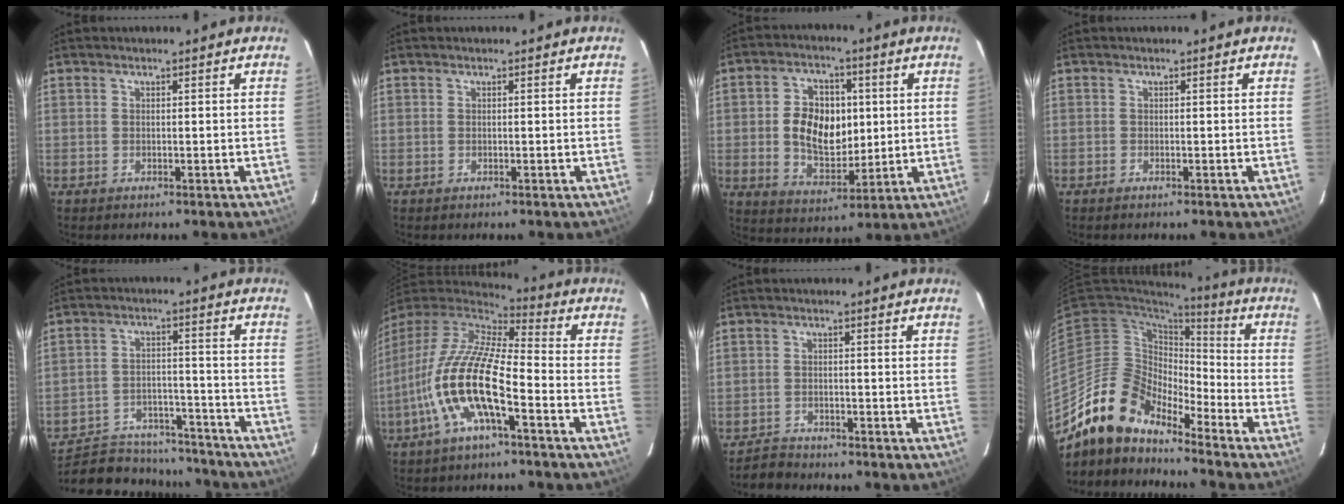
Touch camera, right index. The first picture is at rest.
{"total": 0.0}
{"total": 11.9, "force": [0.8, 8.2, 8.6], "torque": [-0.162, 0.016, 0.026]}
{"total": 0.0}
{"total": 20.7, "force": [-17.8, 8.1, 6.7], "torque": [-0.150, 0.019, -0.238]}
{"total": 17.6, "force": [-6.8, 4.8, 15.5], "torque": [-0.297, -0.024, -0.137]}
{"total": 3.4, "force": [-3.1, 1.5, -0.2], "torque": [-0.009, 0.011, -0.055]}
{"total": 14.1, "force": [-11.9, 5.7, 4.8], "torque": [-0.091, 0.014, -0.227]}